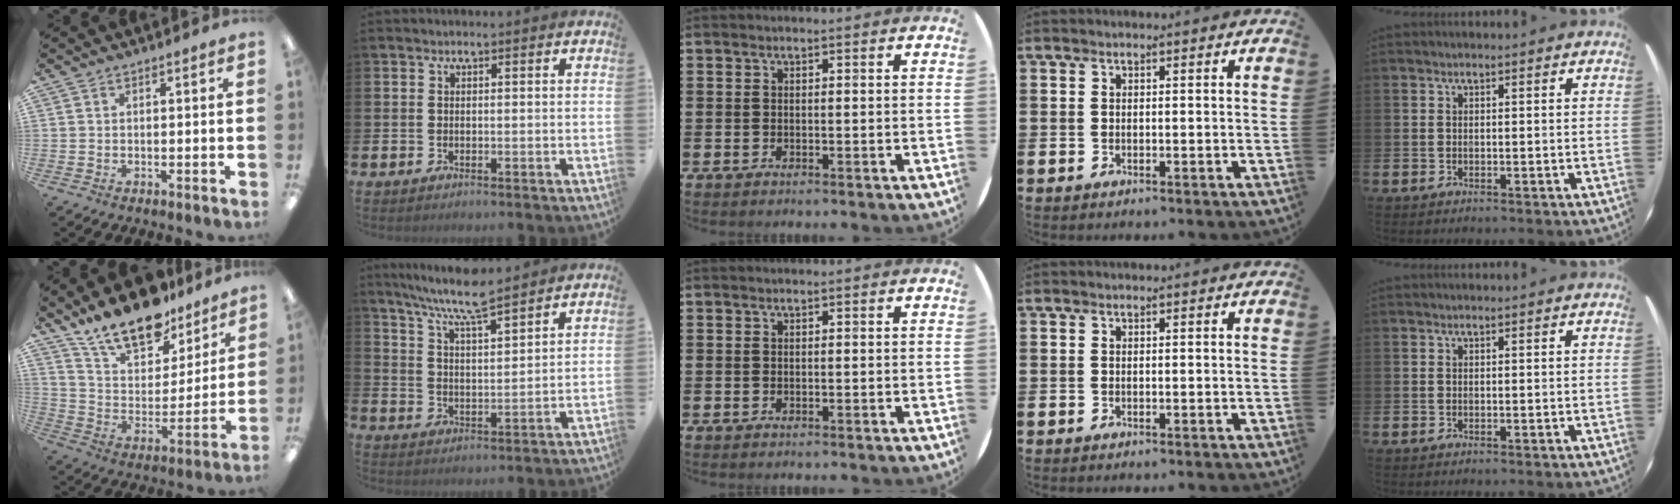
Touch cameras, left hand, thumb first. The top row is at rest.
{"thumb": {"total": 17.7, "force": [14.2, 7.5, 7.3], "torque": [-0.137, -0.090, 0.255]}, "index": {"total": 7.8, "force": [7.2, 0.4, 3.1], "torque": [-0.088, -0.035, 0.127]}}